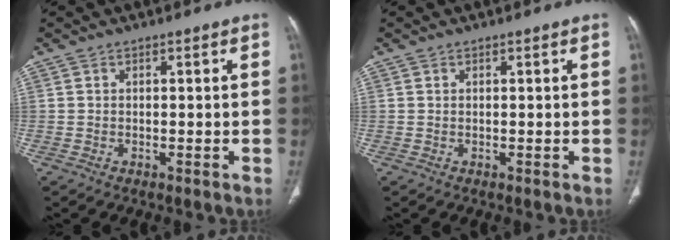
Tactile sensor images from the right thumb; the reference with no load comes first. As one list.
[{"total": 0.0}]